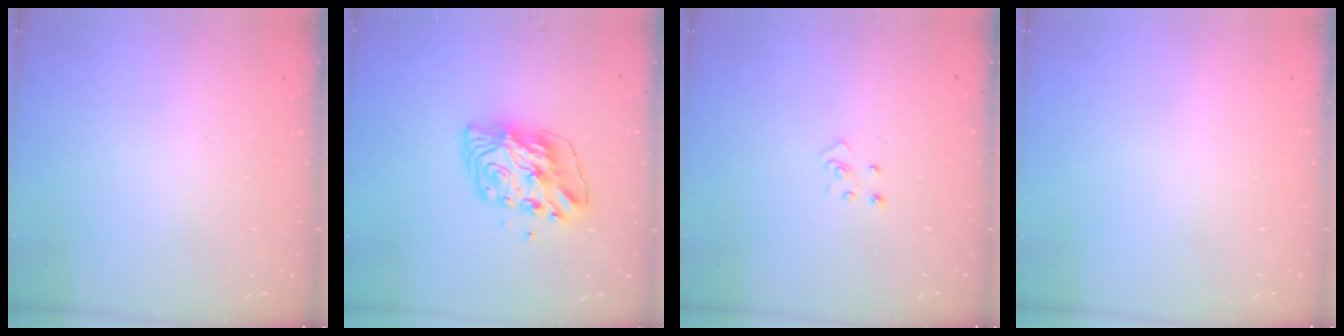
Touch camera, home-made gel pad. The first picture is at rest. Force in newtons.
{"total": 8.5, "press": 8.4, "slide": 1.3}
{"total": 2.5, "press": 2.4, "slide": 0.3}
{"total": 0.0}